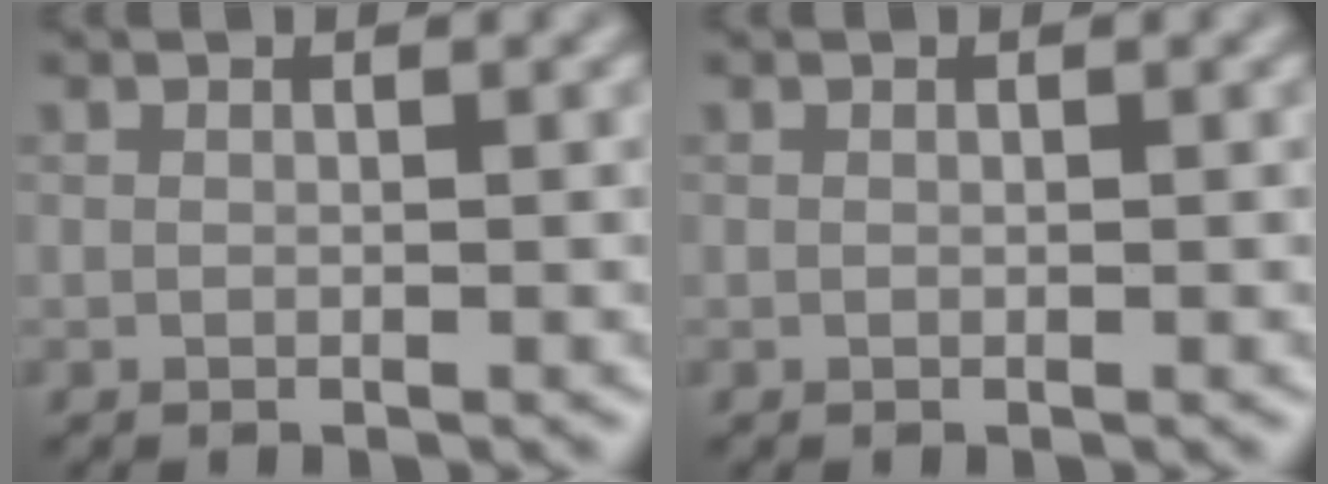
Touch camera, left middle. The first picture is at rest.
{"total": 0.0}